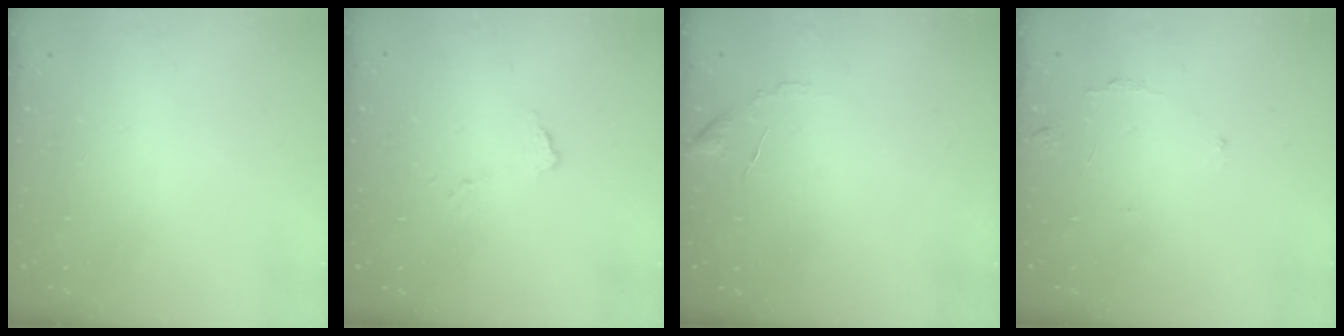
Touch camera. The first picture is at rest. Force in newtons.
{"total": 4.8, "press": 4.8, "slide": 0.2}
{"total": 5.7, "press": 5.7, "slide": 0.3}
{"total": 5.4, "press": 5.4, "slide": 0.5}